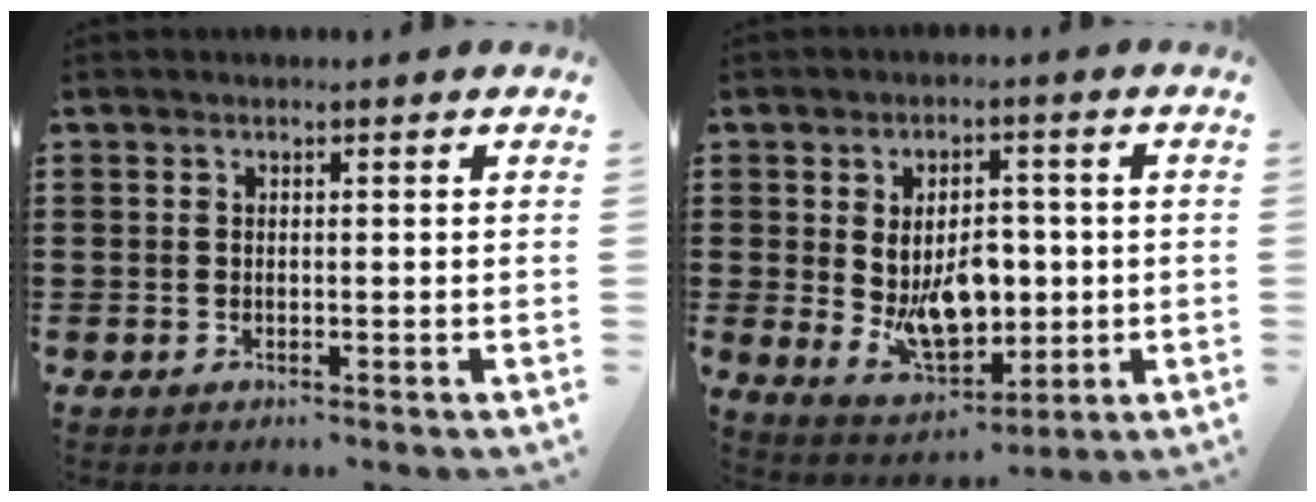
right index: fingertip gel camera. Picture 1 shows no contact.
{"total": 8.7, "force": [-0.3, 5.6, 6.7], "torque": [-0.111, 0.001, -0.010]}